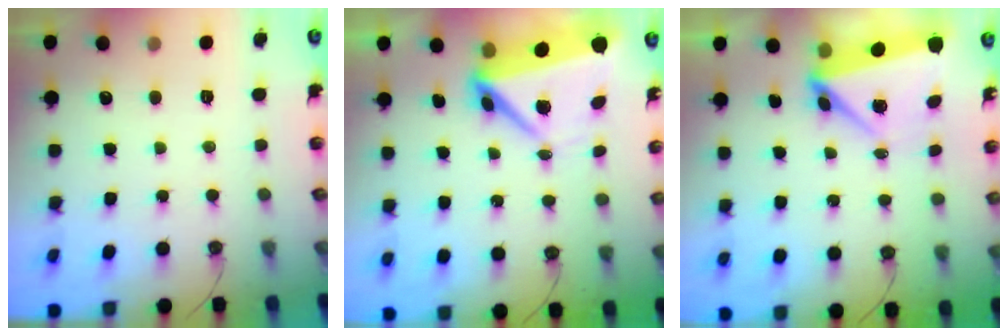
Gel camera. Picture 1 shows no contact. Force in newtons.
{"total": 8.6, "press": 8.6, "slide": 0.8}
{"total": 5.5, "press": 5.3, "slide": 1.7}